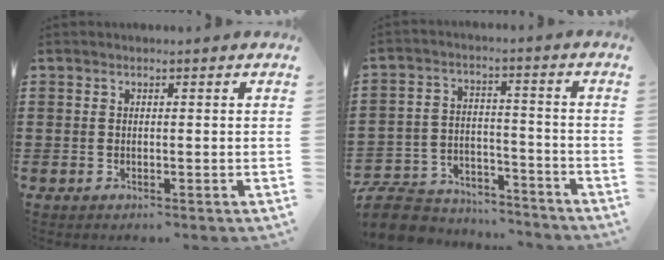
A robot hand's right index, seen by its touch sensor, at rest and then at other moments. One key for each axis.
{"total": 7.9, "fx": -7.6, "fy": 2.1, "fz": 1.3, "tx": -0.038, "ty": 0.017, "tz": -0.151}